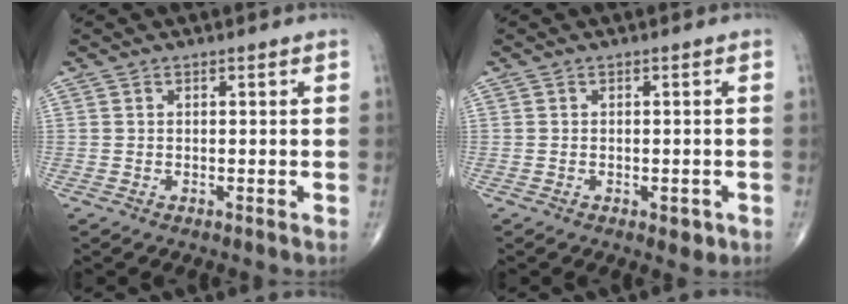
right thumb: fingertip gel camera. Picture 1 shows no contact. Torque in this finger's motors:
{"motor_torque": [0.11, 0.29, -0.20, -0.04, 0.01]}